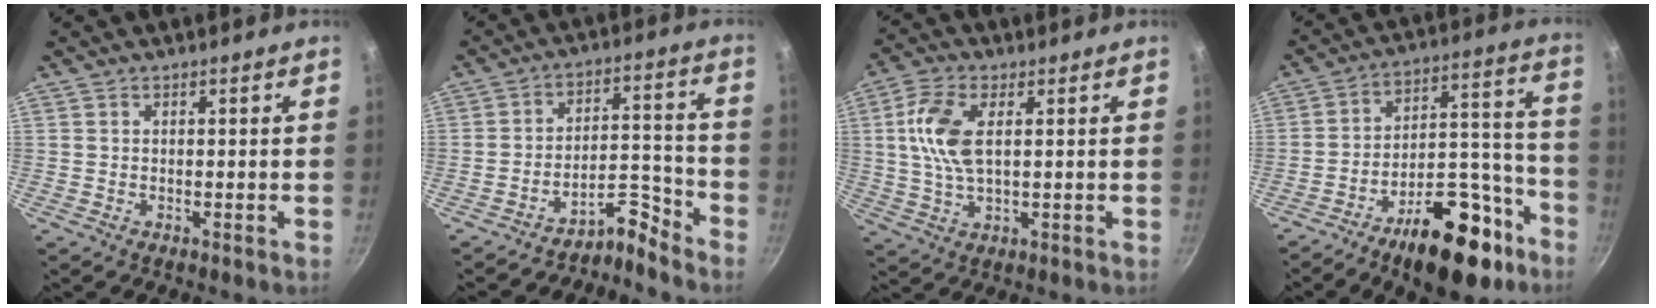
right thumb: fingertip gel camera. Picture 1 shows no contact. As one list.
[{"total": 6.7, "force": [-6.4, 1.4, 1.5], "torque": [-0.001, 0.082, -0.123]}, {"total": 9.7, "force": [2.0, 4.8, 8.1], "torque": [-0.164, 0.007, 0.038]}, {"total": 21.2, "force": [-13.0, 9.7, 13.6], "torque": [-0.149, 0.100, -0.193]}]